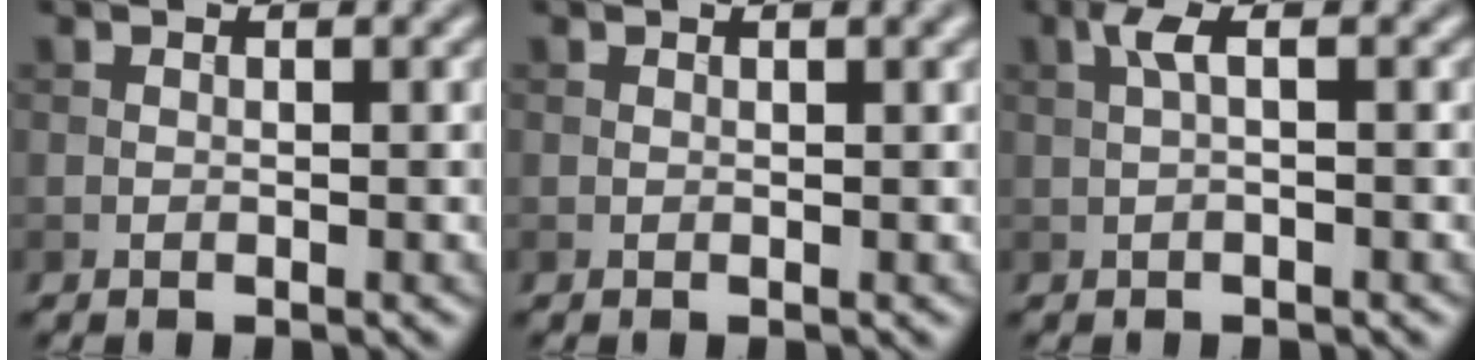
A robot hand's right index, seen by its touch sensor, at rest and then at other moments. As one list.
[{"total": 0.9, "force": [0.6, 0.2, 0.7], "torque": [-0.009, 0.003, 0.010]}, {"total": 1.8, "force": [0.4, 0.3, 1.7], "torque": [-0.037, 0.006, 0.005]}]